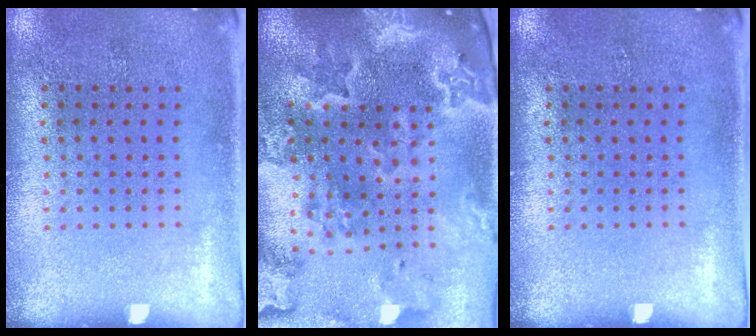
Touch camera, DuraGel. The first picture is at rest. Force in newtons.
{"total": 4.5, "press": 3.7, "slide": 2.7}
{"total": 0.0}